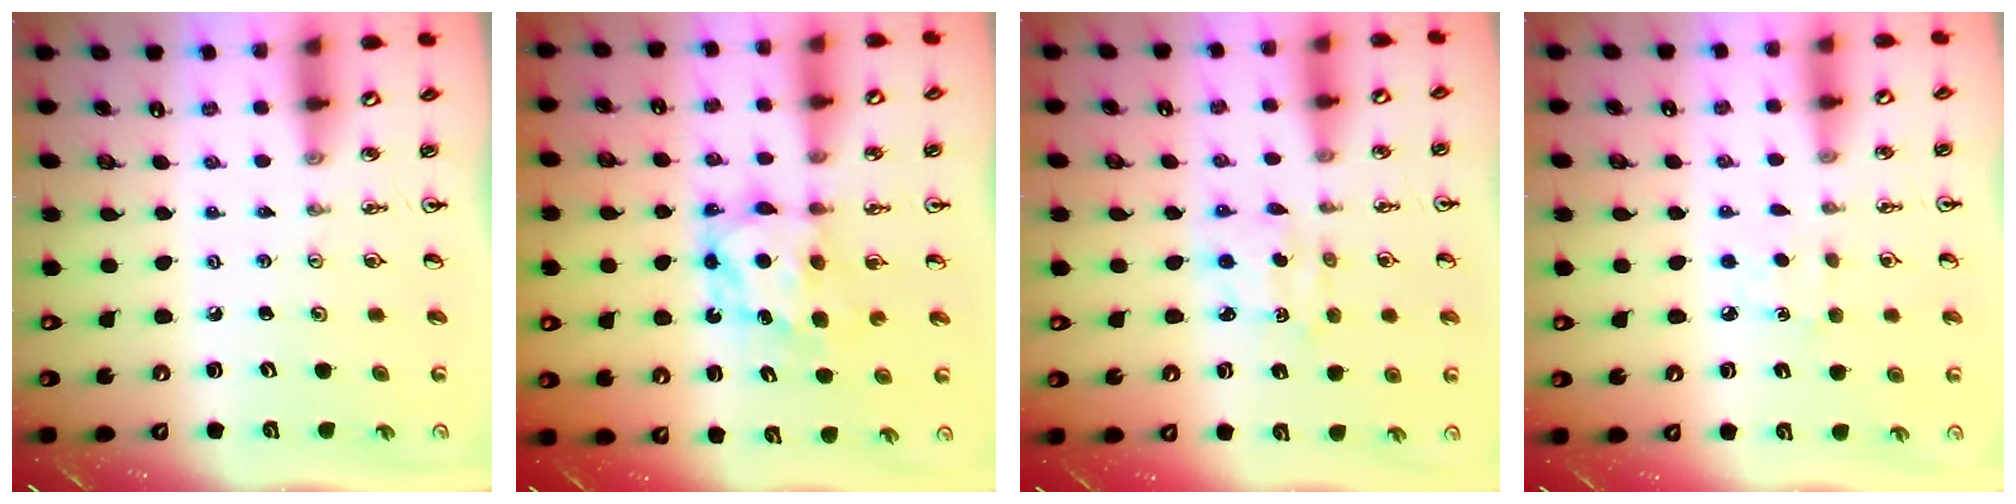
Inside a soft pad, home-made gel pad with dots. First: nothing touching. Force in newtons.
{"total": 6.8, "press": 6.7, "slide": 0.6}
{"total": 2.7, "press": 2.7, "slide": 0.0}
{"total": 4.5, "press": 4.5, "slide": 0.4}